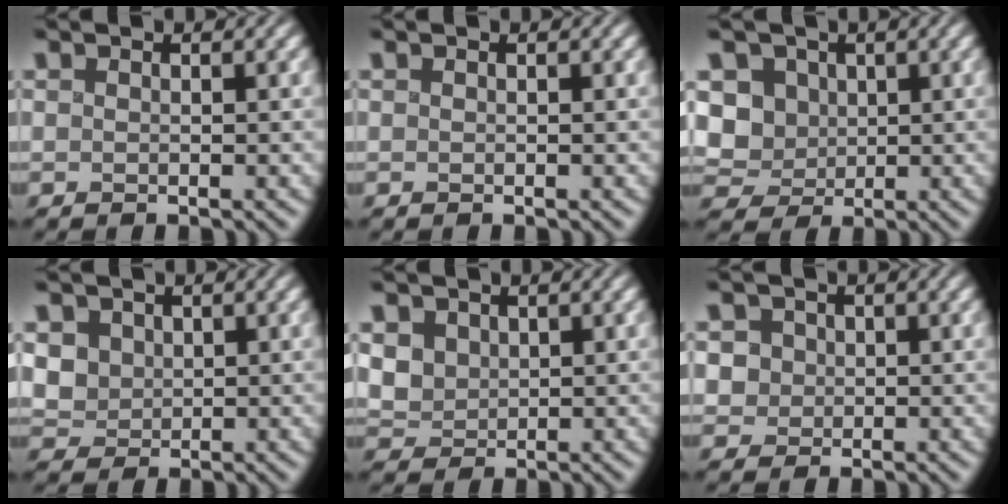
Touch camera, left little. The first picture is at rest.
{"total": 0.0}
{"total": 5.7, "force": [0.4, 5.0, 2.7], "torque": [-0.064, 0.012, -0.008]}
{"total": 3.0, "force": [0.4, 2.6, 1.3], "torque": [-0.041, -0.002, 0.005]}
{"total": 2.9, "force": [0.6, 2.5, 1.4], "torque": [-0.043, 0.000, 0.012]}
{"total": 2.1, "force": [0.3, 2.0, 0.7], "torque": [-0.022, 0.003, 0.013]}